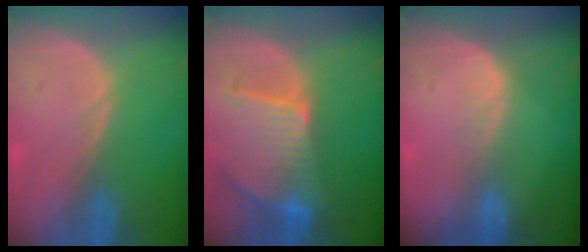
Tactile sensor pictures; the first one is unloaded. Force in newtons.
{"total": 9.6, "press": 8.5, "slide": 4.6}
{"total": 2.3, "press": 1.6, "slide": 1.6}